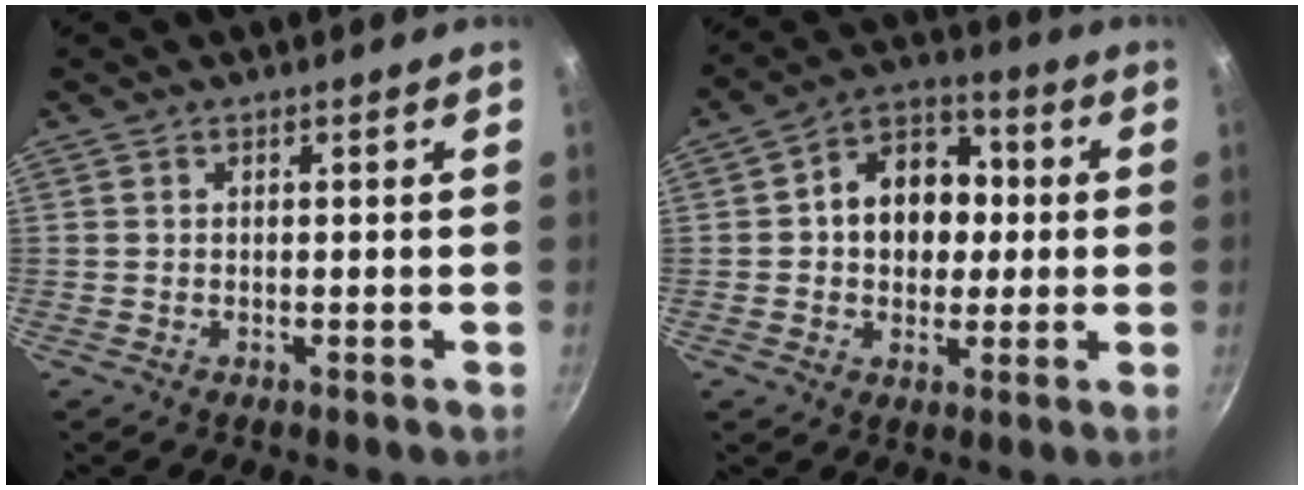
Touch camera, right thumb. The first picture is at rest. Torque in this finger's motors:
{"motor_torque": [-0.61, 1.02, 0.28, -0.06, 0.06]}